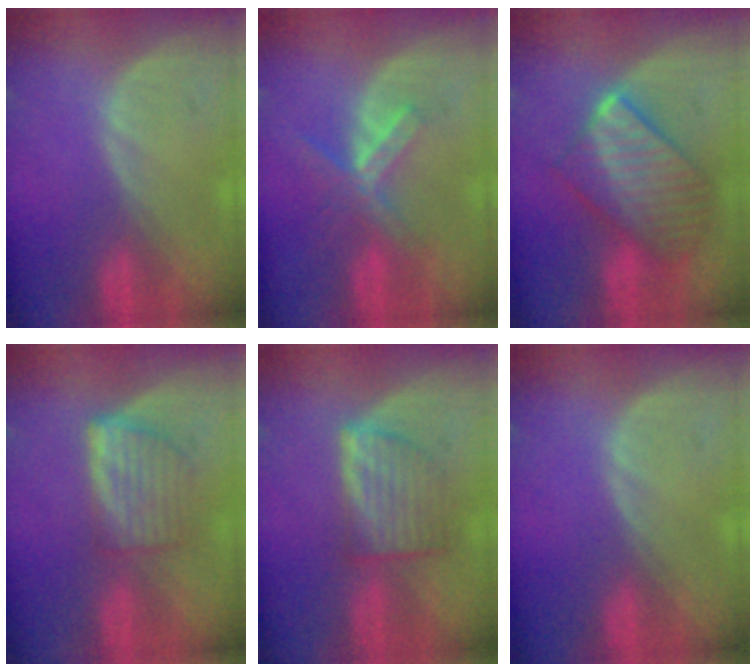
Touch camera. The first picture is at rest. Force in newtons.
{"total": 5.2, "press": 5.1, "slide": 1.0}
{"total": 10.1, "press": 10.1, "slide": 0.8}
{"total": 6.1, "press": 5.4, "slide": 2.7}
{"total": 6.2, "press": 6.0, "slide": 1.8}
{"total": 0.0}